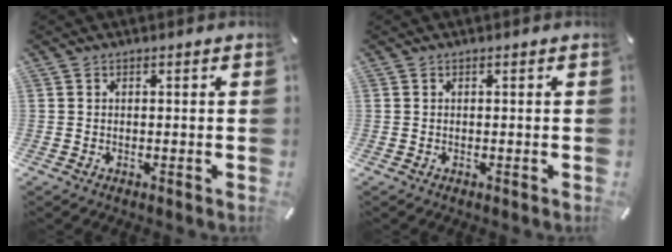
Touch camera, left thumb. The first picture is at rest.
{"total": 0.0}